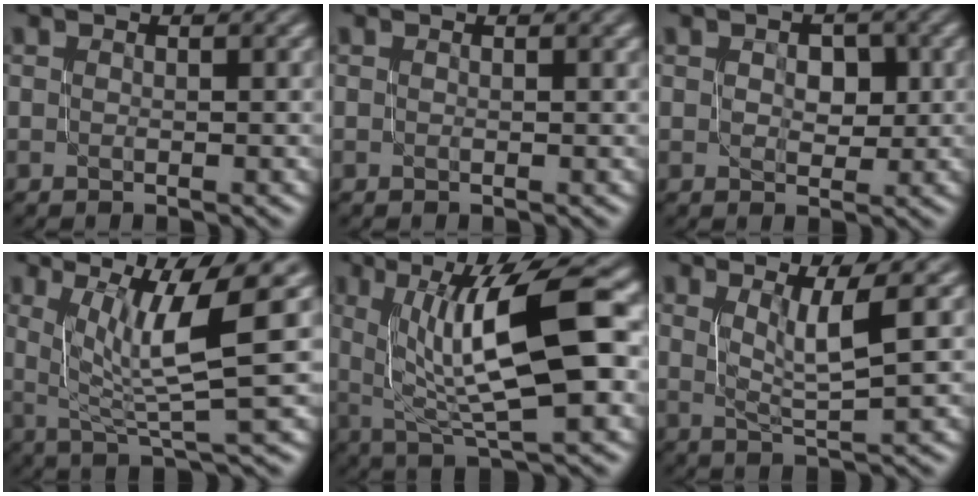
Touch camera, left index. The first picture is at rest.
{"total": 0.9, "force": [0.2, 0.3, 0.8], "torque": [-0.006, 0.001, 0.001]}
{"total": 2.3, "force": [0.4, 1.7, 1.4], "torque": [-0.018, 0.000, 0.008]}
{"total": 7.2, "force": [1.9, 1.1, 6.9], "torque": [-0.106, -0.001, 0.036]}
{"total": 10.3, "force": [1.5, 2.6, 9.8], "torque": [-0.147, 0.007, 0.030]}
{"total": 3.6, "force": [1.3, 0.5, 3.3], "torque": [-0.058, -0.003, 0.029]}